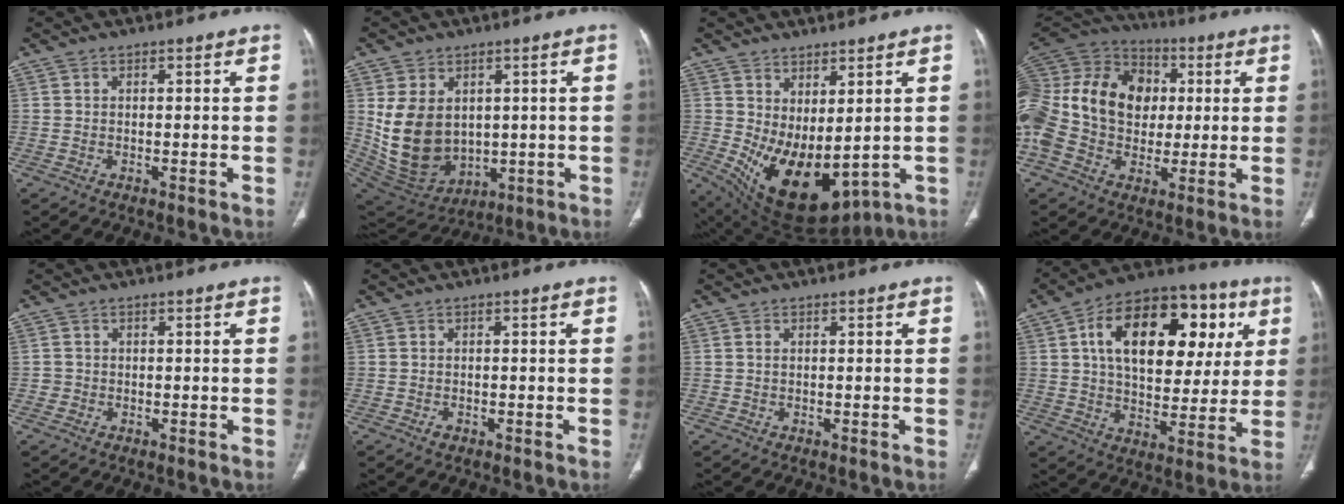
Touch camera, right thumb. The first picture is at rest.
{"total": 14.7, "force": [1.5, 11.1, 9.6], "torque": [-0.155, -0.012, 0.068]}
{"total": 15.3, "force": [-0.1, 7.9, 13.1], "torque": [-0.216, -0.026, 0.037]}
{"total": 29.0, "force": [2.1, 21.1, 19.8], "torque": [-0.446, 0.059, 0.045]}
{"total": 1.0, "force": [-0.2, 1.0, 0.0], "torque": [0.004, 0.006, -0.003]}
{"total": 0.9, "force": [-0.4, 0.6, 0.4], "torque": [-0.004, 0.002, -0.004]}
{"total": 0.7, "force": [0.2, 0.4, 0.5], "torque": [-0.013, 0.003, 0.004]}
{"total": 25.3, "force": [7.4, 14.6, 19.3], "torque": [-0.260, 0.016, 0.110]}